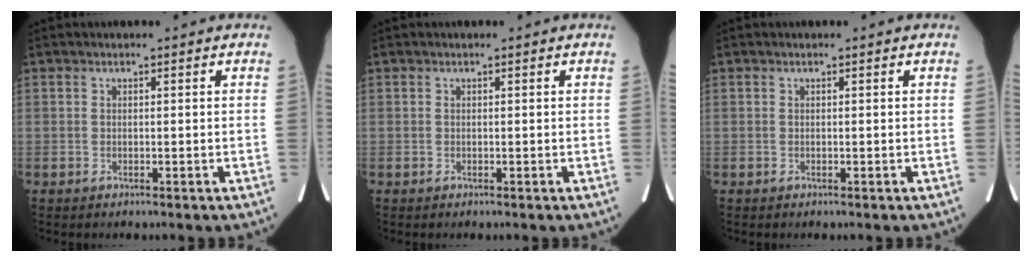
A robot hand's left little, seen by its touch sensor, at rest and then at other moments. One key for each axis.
{"total": 0.0}
{"total": 0.0}